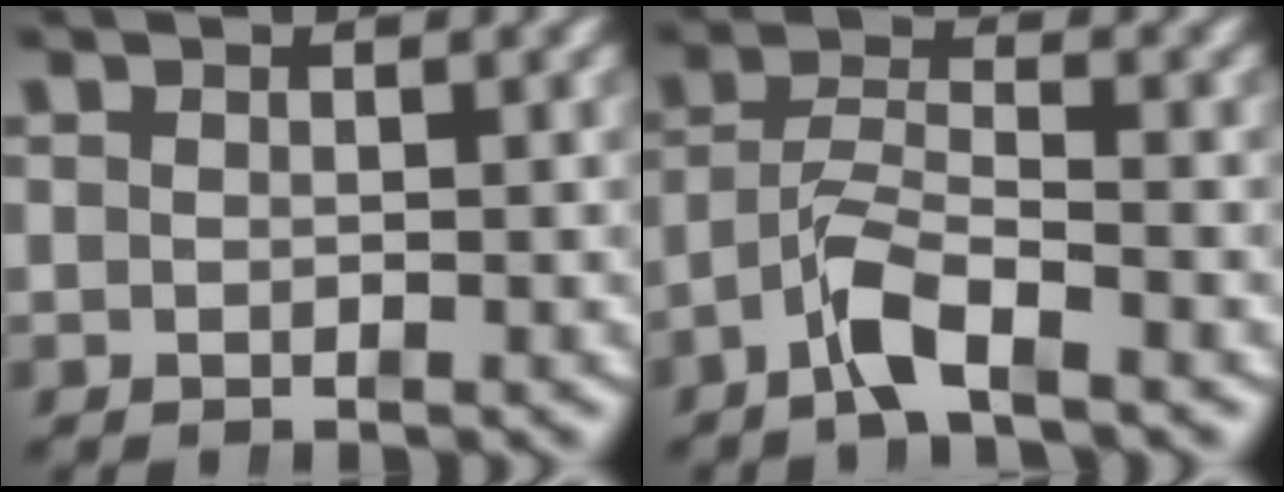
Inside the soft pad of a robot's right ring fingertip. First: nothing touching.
{"total": 3.8, "force": [-2.0, 1.4, 2.8], "torque": [-0.058, -0.013, -0.035]}